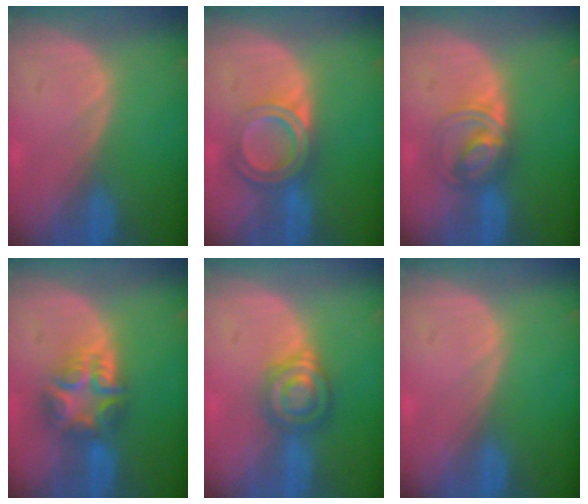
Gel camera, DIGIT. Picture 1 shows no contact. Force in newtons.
{"total": 6.4, "press": 5.4, "slide": 3.4}
{"total": 5.5, "press": 5.5, "slide": 0.6}
{"total": 8.0, "press": 6.8, "slide": 4.1}
{"total": 6.0, "press": 5.7, "slide": 1.7}
{"total": 0.0}